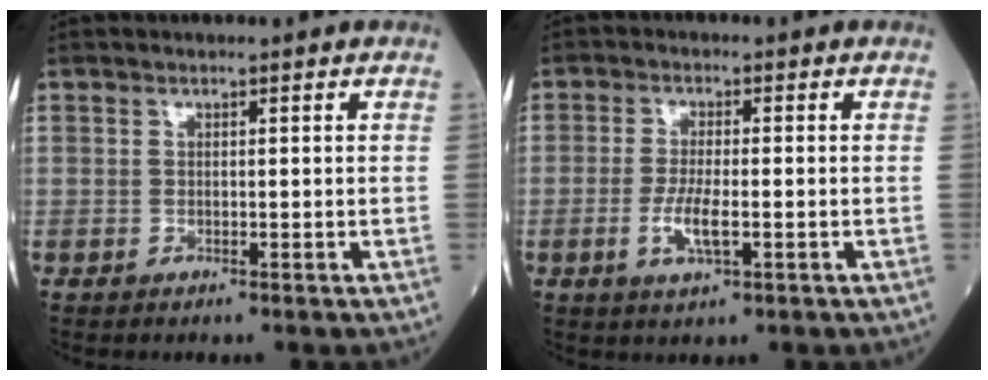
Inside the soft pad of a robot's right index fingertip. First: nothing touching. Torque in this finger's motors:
{"motor_torque": [0.54, -0.46, 0.38, 0.11]}